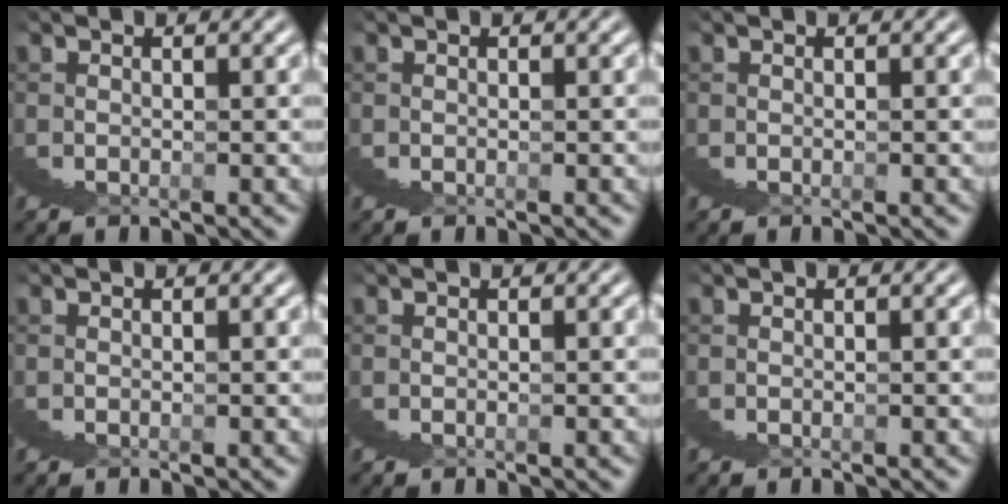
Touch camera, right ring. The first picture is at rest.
{"total": 0.0}
{"total": 0.0}
{"total": 0.0}
{"total": 0.0}
{"total": 0.0}